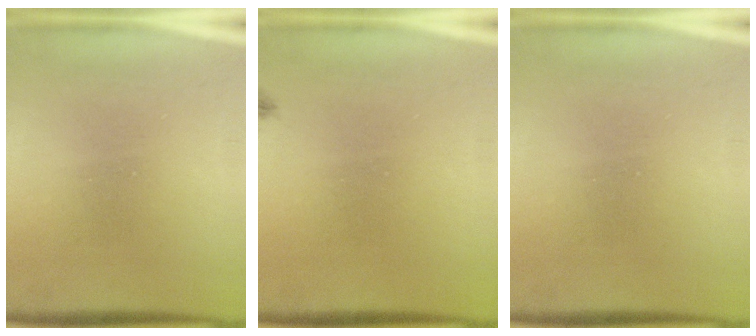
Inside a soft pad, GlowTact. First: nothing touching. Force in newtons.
{"total": 0.7}
{"total": 0.0}